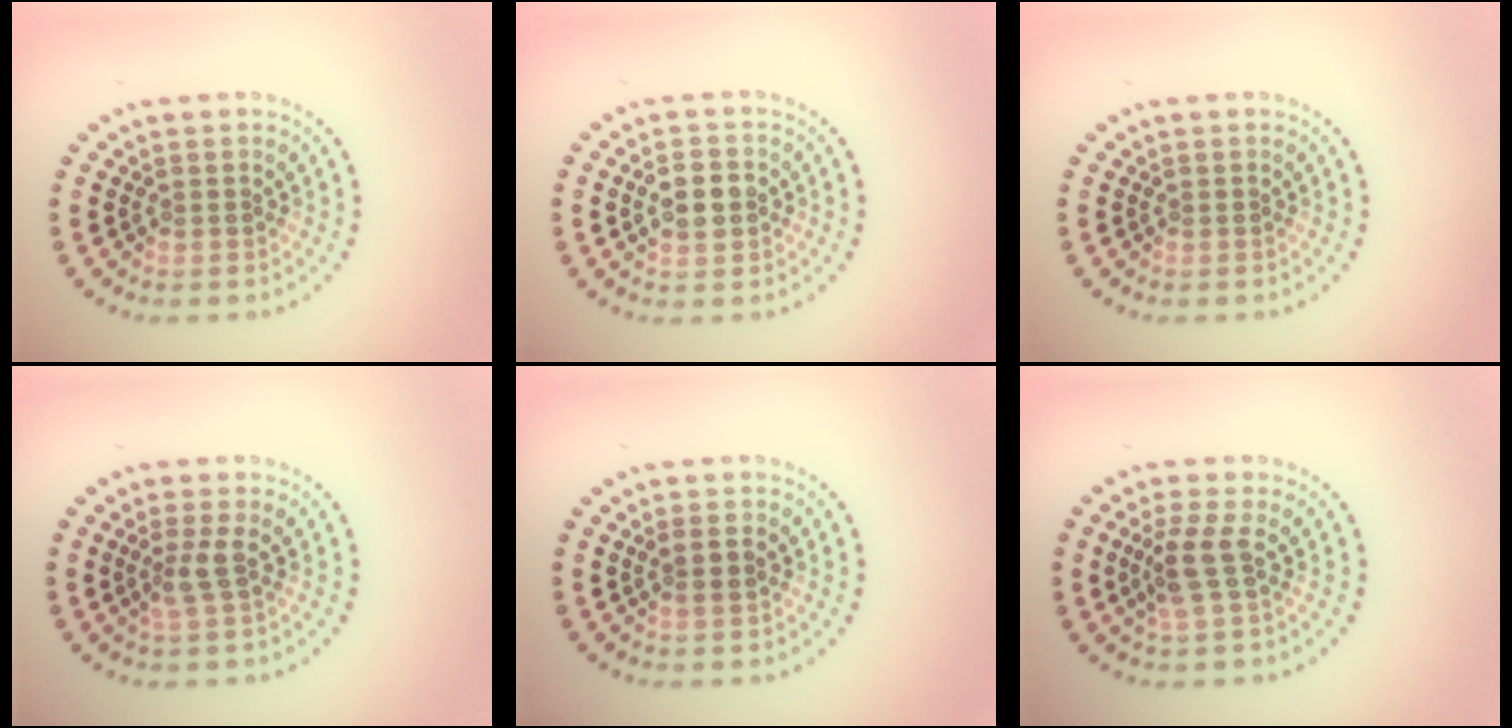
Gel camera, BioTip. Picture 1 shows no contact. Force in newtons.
{"total": 2.6, "press": 2.6, "slide": 0.2}
{"total": 0.0}
{"total": 1.8, "press": 1.3, "slide": 1.1}
{"total": 1.4, "press": 1.3, "slide": 0.4}
{"total": 2.7, "press": 2.1, "slide": 1.7}